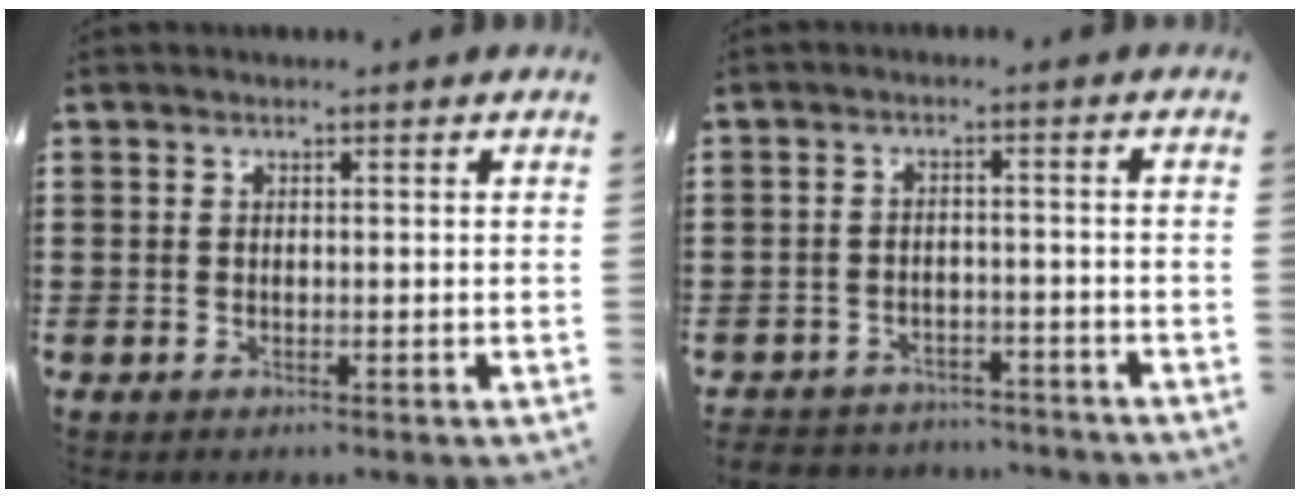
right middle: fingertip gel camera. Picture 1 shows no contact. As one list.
[{"total": 3.5, "force": [-3.4, 0.7, -0.2], "torque": [-0.003, 0.000, -0.074]}]